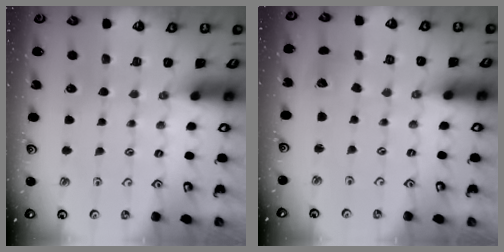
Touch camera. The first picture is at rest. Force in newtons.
{"total": 2.3, "press": 2.3, "slide": 0.4}